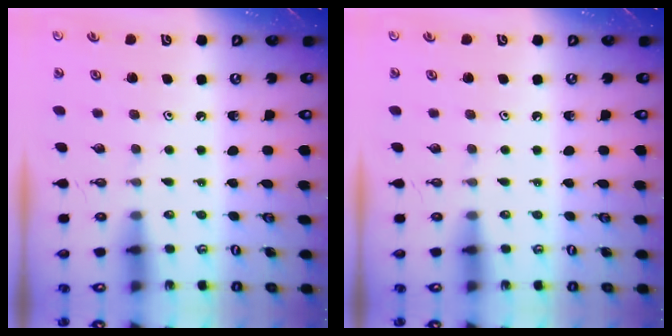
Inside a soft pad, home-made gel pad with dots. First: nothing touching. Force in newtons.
{"total": 0.0}